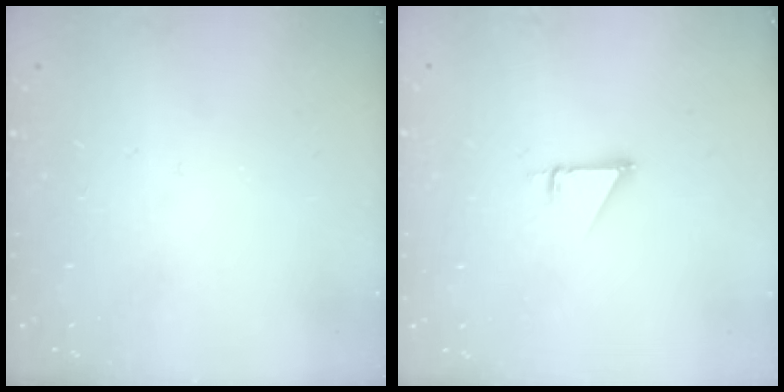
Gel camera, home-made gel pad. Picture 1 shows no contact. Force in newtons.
{"total": 1.0, "press": 1.0, "slide": 0.1}